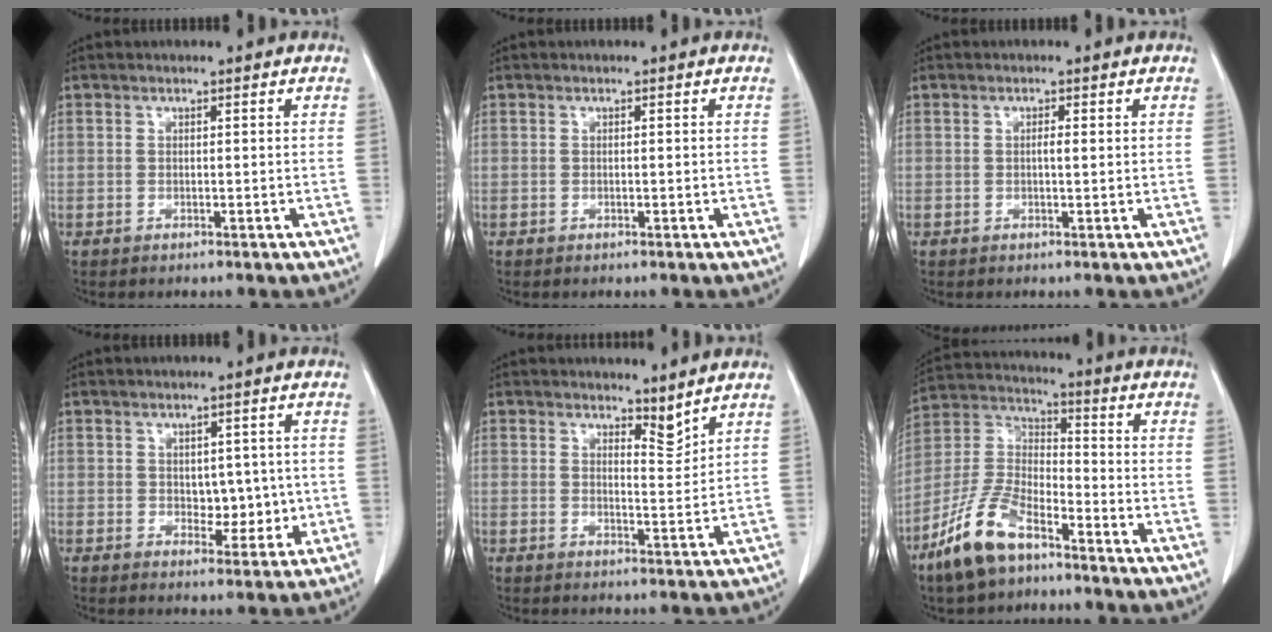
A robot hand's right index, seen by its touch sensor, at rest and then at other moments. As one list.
[{"total": 0.5, "force": [-0.2, 0.2, 0.5], "torque": [-0.014, 0.002, 0.000]}, {"total": 1.4, "force": [0.1, 0.4, 1.3], "torque": [-0.028, 0.002, 0.003]}, {"total": 5.5, "force": [-0.1, 3.6, 4.2], "torque": [-0.049, 0.009, 0.010]}, {"total": 3.2, "force": [2.8, 0.8, 1.2], "torque": [-0.020, -0.012, 0.050]}, {"total": 12.8, "force": [-8.6, 4.9, 8.2], "torque": [-0.186, -0.001, -0.171]}]